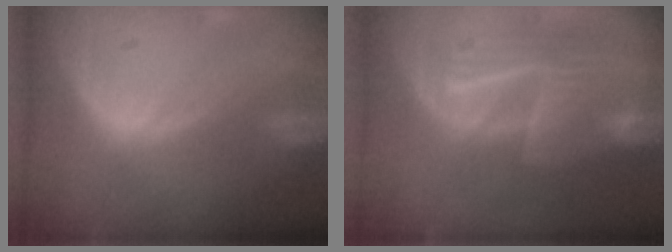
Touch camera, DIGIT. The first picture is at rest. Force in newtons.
{"total": 9.3, "press": 8.3, "slide": 4.3}